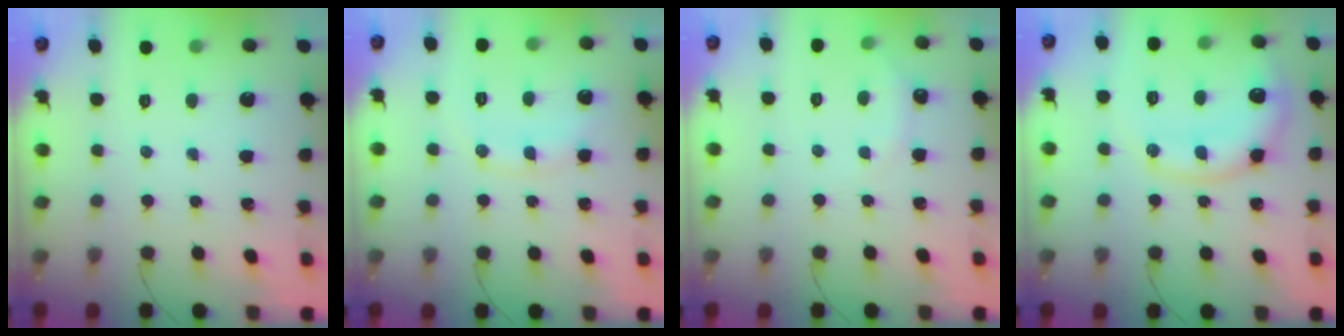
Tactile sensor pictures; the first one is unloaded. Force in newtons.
{"total": 11.0, "press": 10.9, "slide": 1.0}
{"total": 5.7, "press": 5.6, "slide": 1.2}
{"total": 15.2, "press": 15.1, "slide": 1.5}